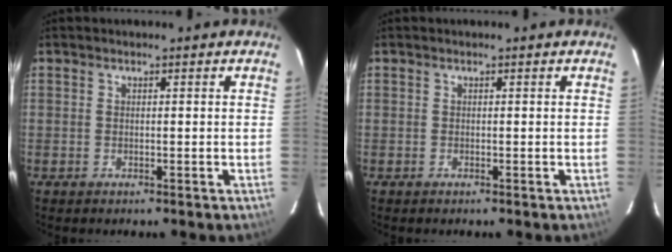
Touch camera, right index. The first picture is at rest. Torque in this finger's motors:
{"motor_torque": [0.70, 0.50, 0.02, 0.01]}